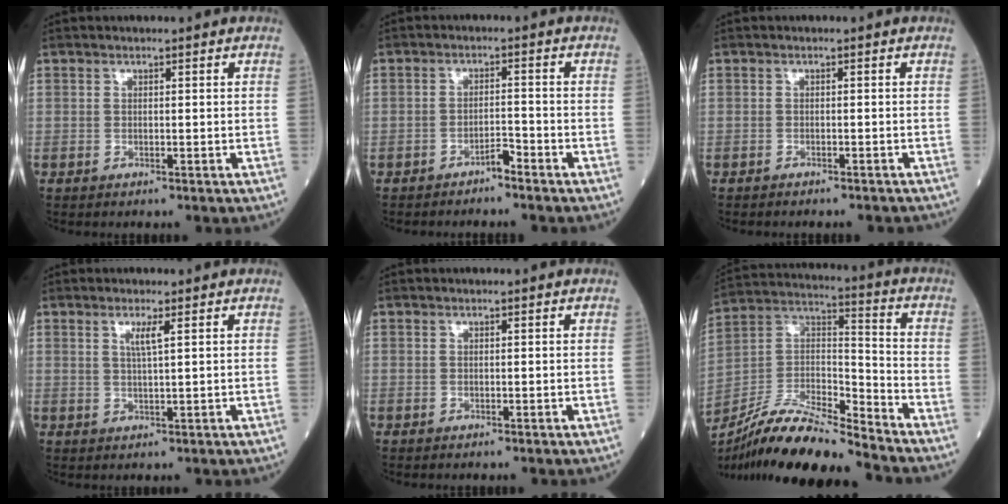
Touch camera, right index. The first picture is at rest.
{"total": 2.1, "force": [-1.9, 0.4, 0.9], "torque": [-0.009, 0.003, -0.033]}
{"total": 5.1, "force": [-4.7, 1.2, 1.6], "torque": [-0.018, -0.005, -0.053]}
{"total": 2.2, "force": [1.0, -0.3, 2.0], "torque": [-0.041, -0.003, 0.019]}
{"total": 0.0}
{"total": 16.7, "force": [-14.8, 0.9, 7.7], "torque": [-0.145, 0.013, -0.272]}